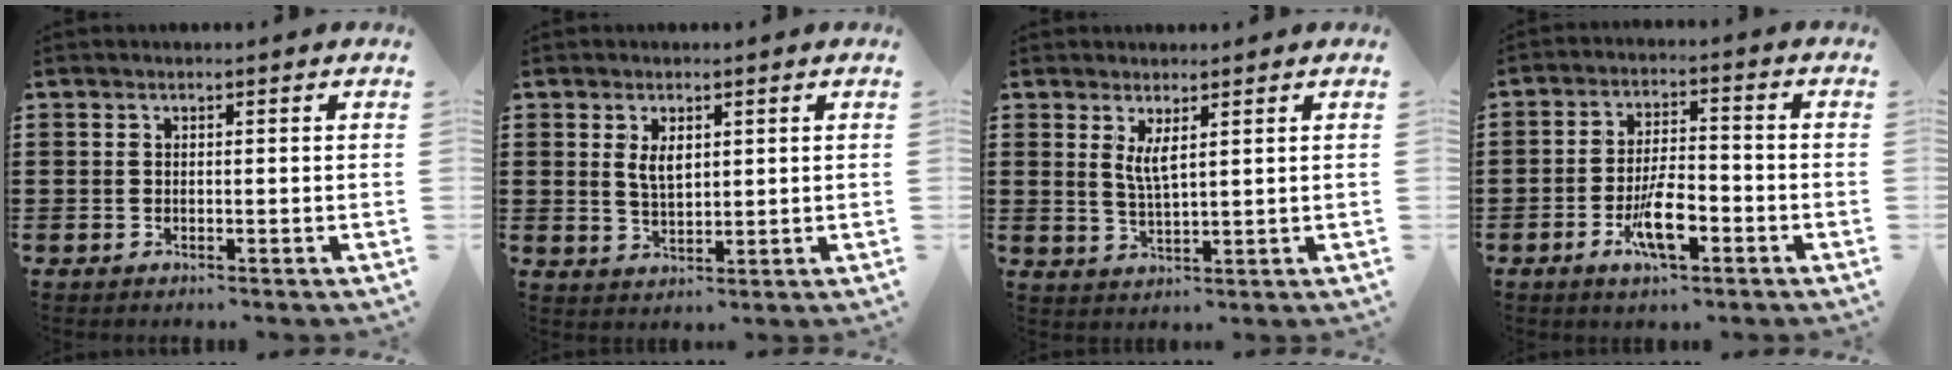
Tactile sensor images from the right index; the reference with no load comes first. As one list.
[{"total": 3.3, "force": [1.3, 1.6, 2.6], "torque": [-0.048, 0.002, 0.021]}, {"total": 3.2, "force": [1.5, 0.7, 2.7], "torque": [-0.058, 0.000, 0.027]}, {"total": 7.8, "force": [-3.4, 2.7, 6.5], "torque": [-0.130, -0.003, -0.061]}]